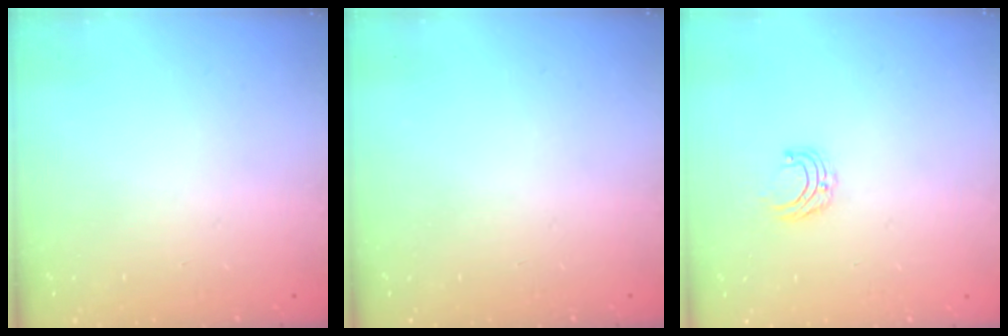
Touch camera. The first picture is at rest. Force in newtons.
{"total": 0.0}
{"total": 4.9, "press": 4.8, "slide": 0.5}